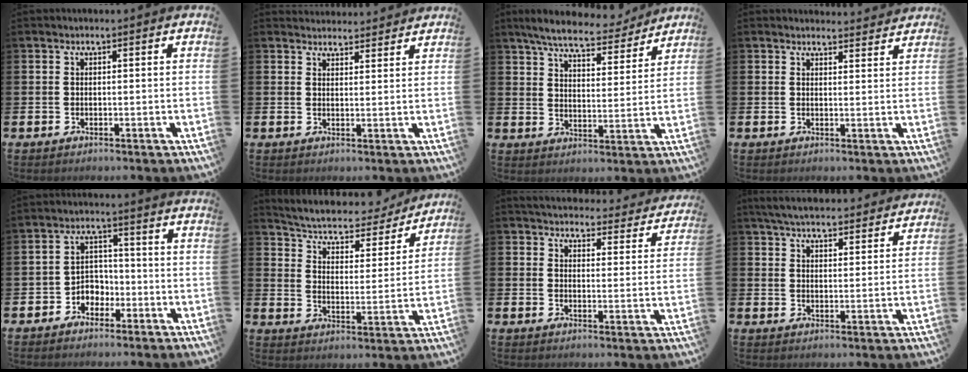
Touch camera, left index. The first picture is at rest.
{"total": 2.8, "force": [2.7, 0.7, -0.2], "torque": [-0.002, -0.014, 0.051]}
{"total": 7.3, "force": [6.8, 1.3, 2.4], "torque": [-0.070, -0.034, 0.119]}
{"total": 2.6, "force": [2.6, 0.4, -0.2], "torque": [0.006, -0.018, 0.046]}
{"total": 3.2, "force": [-1.9, 2.5, 0.6], "torque": [-0.028, 0.003, -0.044]}
{"total": 5.6, "force": [5.1, 1.8, 1.5], "torque": [-0.064, -0.038, 0.082]}
{"total": 4.3, "force": [4.2, 0.9, 0.5], "torque": [-0.018, -0.035, 0.070]}
{"total": 5.8, "force": [5.6, 0.8, 1.2], "torque": [-0.041, -0.032, 0.100]}